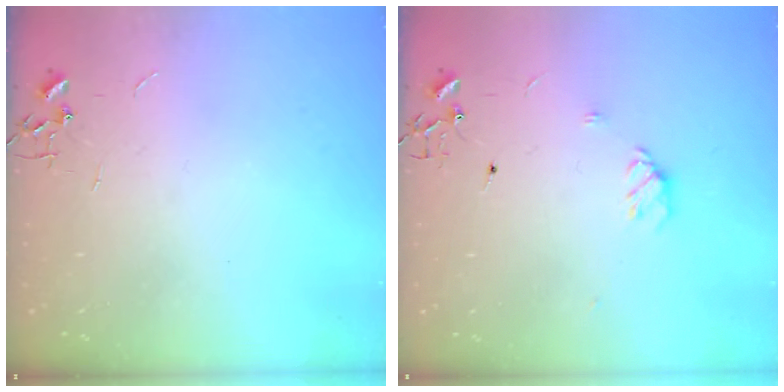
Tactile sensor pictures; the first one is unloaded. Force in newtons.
{"total": 6.9, "press": 6.9, "slide": 0.7}